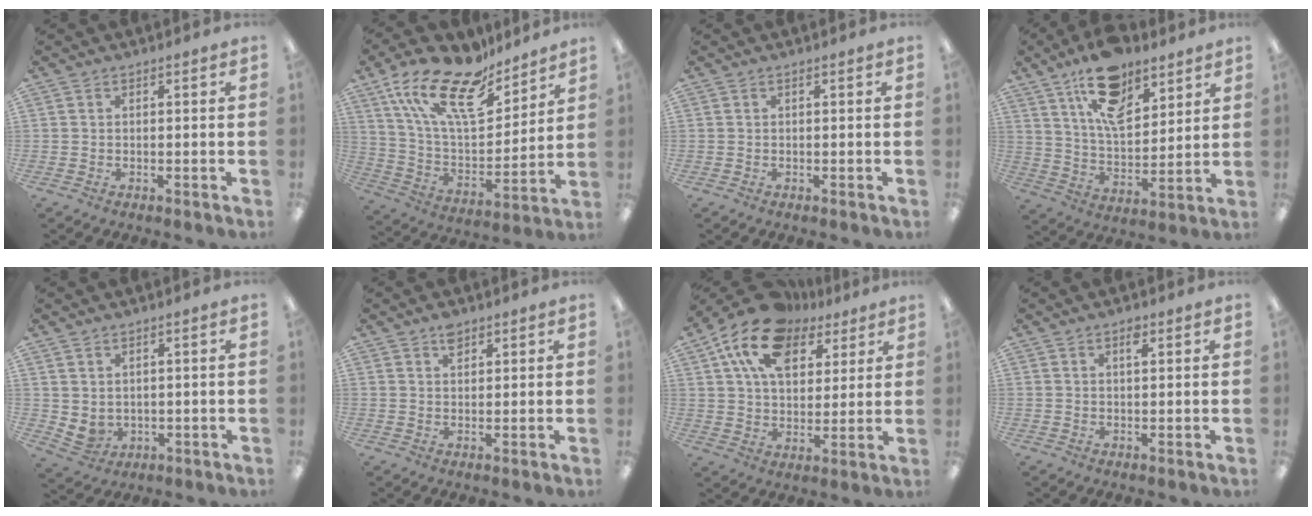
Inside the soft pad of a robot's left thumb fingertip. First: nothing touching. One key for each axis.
{"total": 22.1, "fx": 15.4, "fy": 8.9, "fz": 13.2, "tx": -0.261, "ty": -0.094, "tz": 0.271}
{"total": 0.0}
{"total": 15.8, "fx": 10.3, "fy": 7.8, "fz": 9.0, "tx": -0.152, "ty": -0.043, "tz": 0.185}
{"total": 3.2, "fx": 2.0, "fy": 2.3, "fz": 1.0, "tx": -0.032, "ty": -0.014, "tz": 0.039}
{"total": 3.0, "fx": 2.0, "fy": 1.6, "fz": 1.4, "tx": -0.016, "ty": -0.005, "tz": 0.034}
{"total": 16.3, "fx": 9.7, "fy": 9.9, "fz": 8.6, "tx": -0.160, "ty": -0.037, "tz": 0.178}
{"total": 1.8, "fx": 1.2, "fy": 0.7, "fz": 1.2, "tx": -0.018, "ty": -0.002, "tz": 0.019}